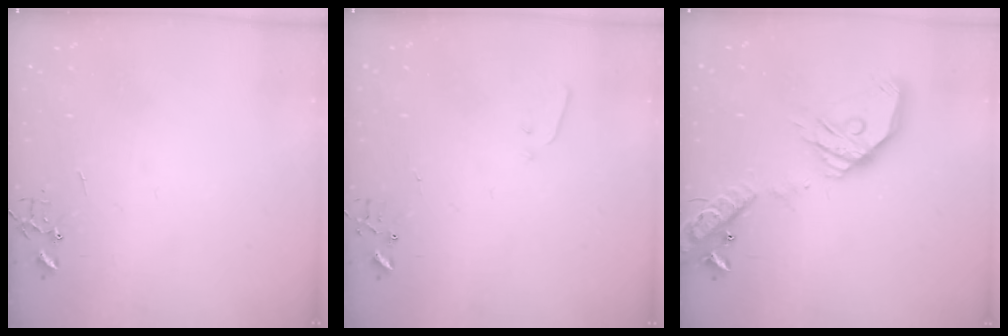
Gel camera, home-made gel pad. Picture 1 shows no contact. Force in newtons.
{"total": 1.9, "press": 1.9, "slide": 0.4}
{"total": 21.9, "press": 21.6, "slide": 3.8}